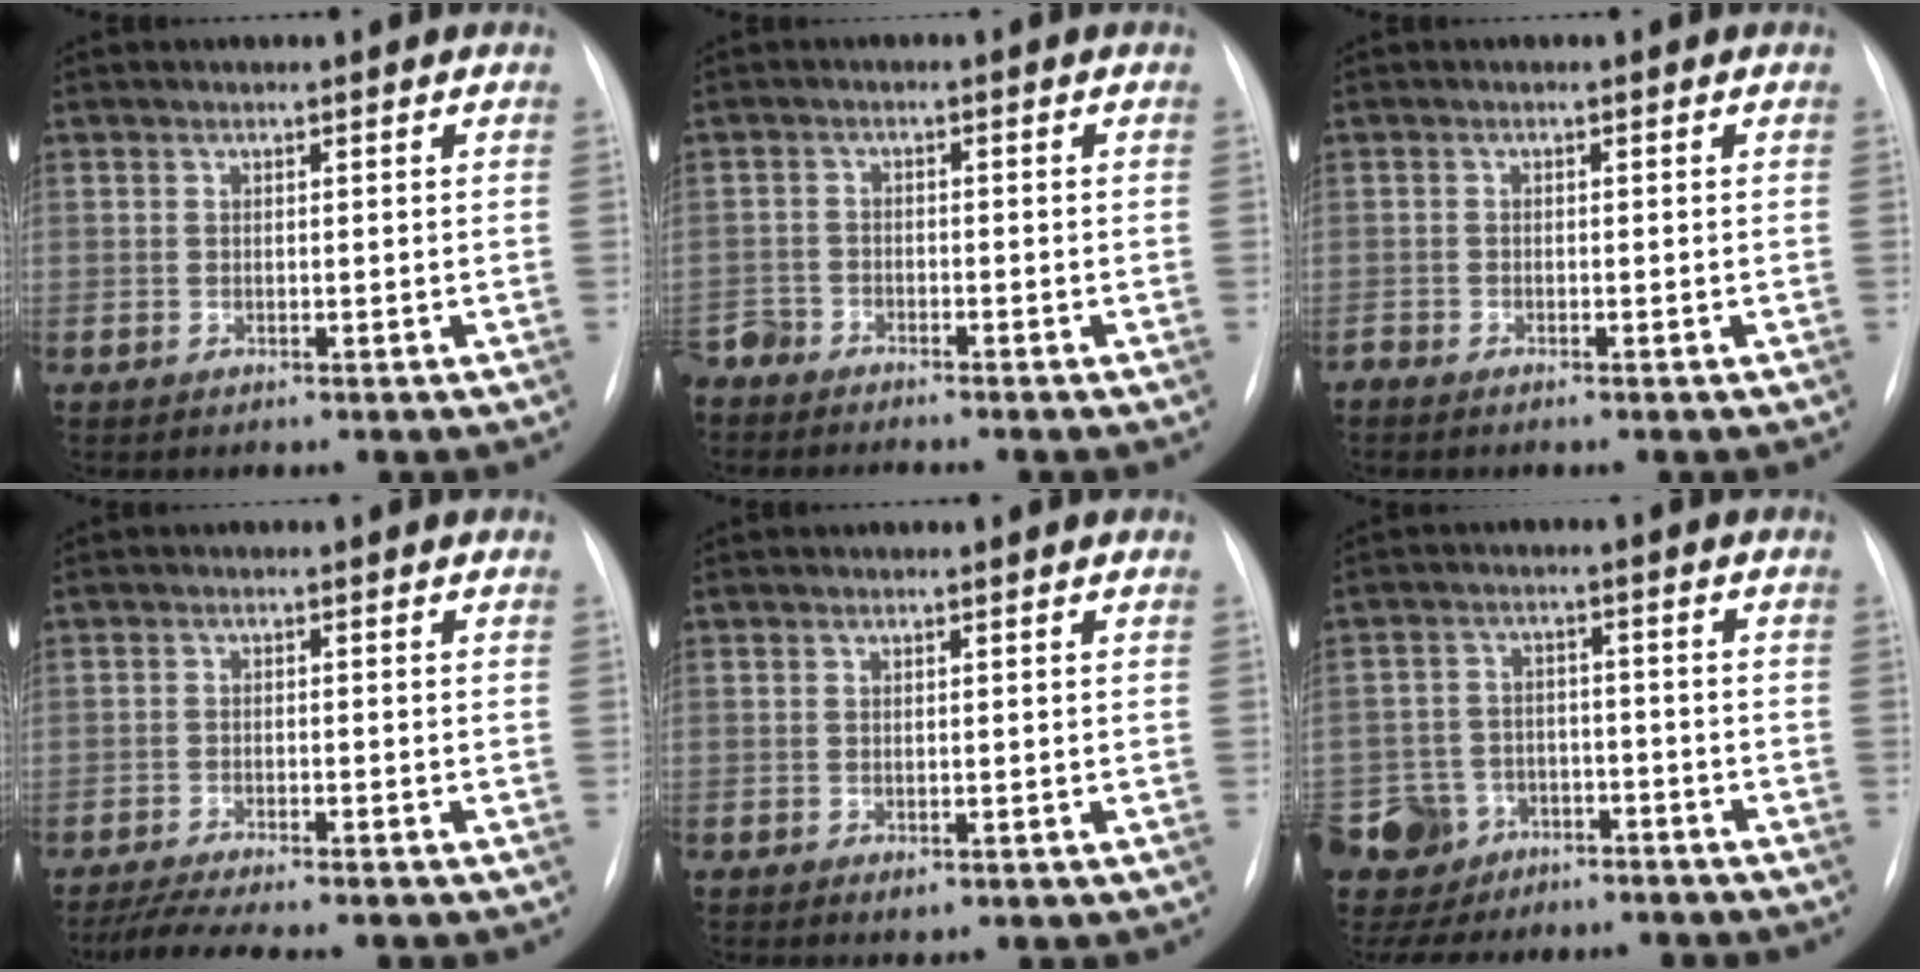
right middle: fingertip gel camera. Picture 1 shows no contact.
{"total": 5.9, "force": [-5.7, 1.1, 1.0], "torque": [-0.007, -0.016, -0.105]}
{"total": 0.9, "force": [-0.8, 0.0, 0.1], "torque": [-0.007, -0.002, -0.016]}
{"total": 8.7, "force": [-7.5, 0.7, 4.4], "torque": [-0.067, -0.014, -0.115]}
{"total": 0.8, "force": [-0.3, 0.5, 0.6], "torque": [-0.008, -0.002, -0.001]}
{"total": 11.7, "force": [-8.3, 8.0, 2.0], "torque": [-0.054, 0.021, -0.122]}